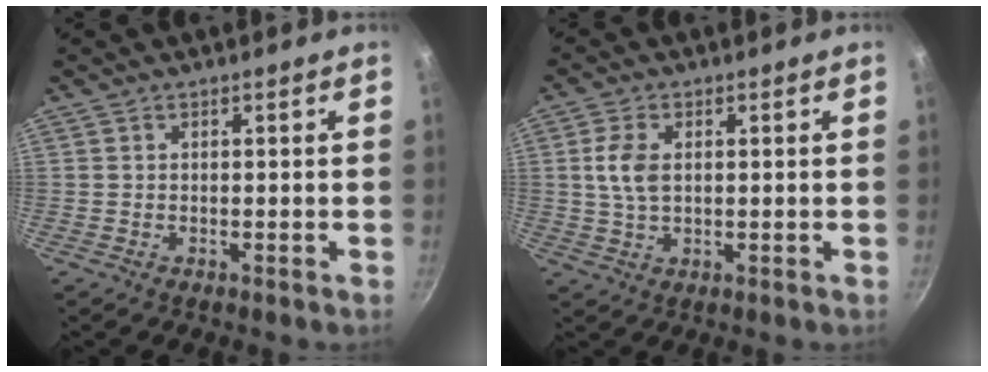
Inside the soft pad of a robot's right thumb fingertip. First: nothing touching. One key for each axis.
{"total": 5.6, "fx": 0.9, "fy": 3.3, "fz": 4.4, "tx": -0.086, "ty": 0.002, "tz": 0.018}